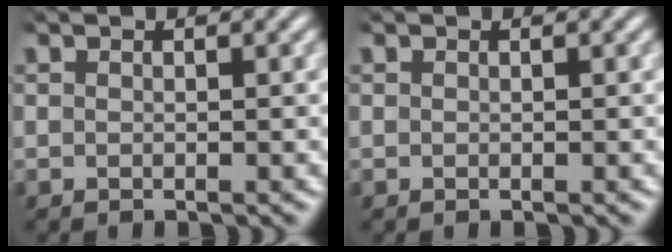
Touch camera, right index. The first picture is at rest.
{"total": 0.0}